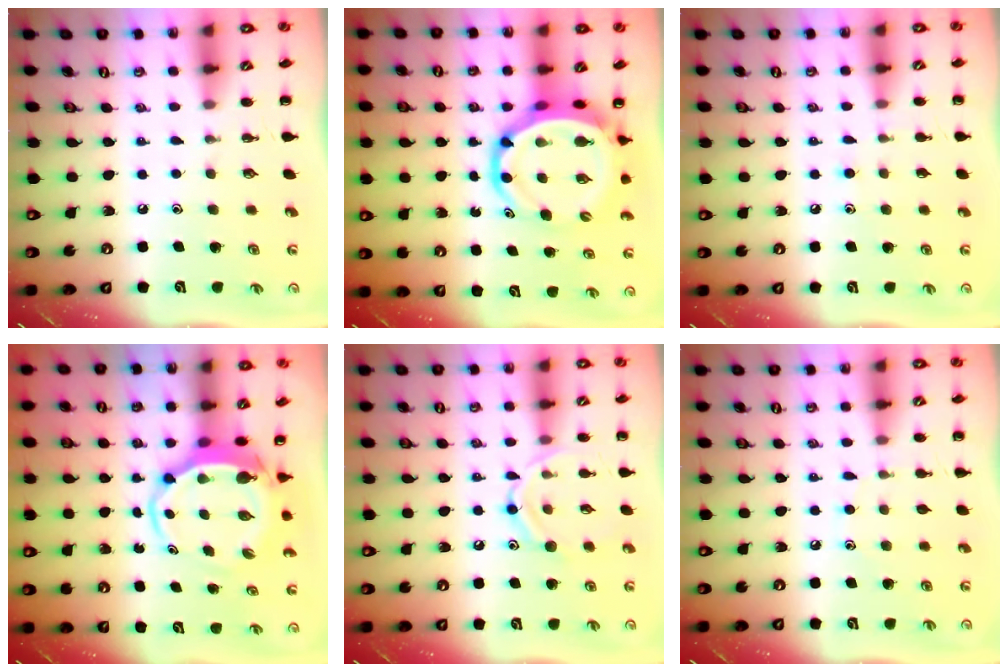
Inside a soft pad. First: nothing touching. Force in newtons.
{"total": 11.0, "press": 10.6, "slide": 3.2}
{"total": 5.8, "press": 5.4, "slide": 2.2}
{"total": 6.2, "press": 6.0, "slide": 1.6}
{"total": 11.9, "press": 11.9, "slide": 0.8}
{"total": 5.9, "press": 5.6, "slide": 1.9}